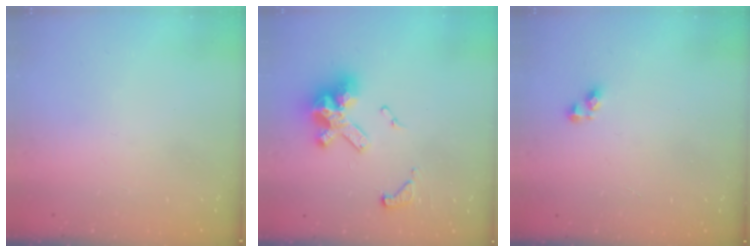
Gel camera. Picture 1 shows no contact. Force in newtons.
{"total": 13.5, "press": 13.4, "slide": 1.8}
{"total": 3.2, "press": 3.2, "slide": 0.6}